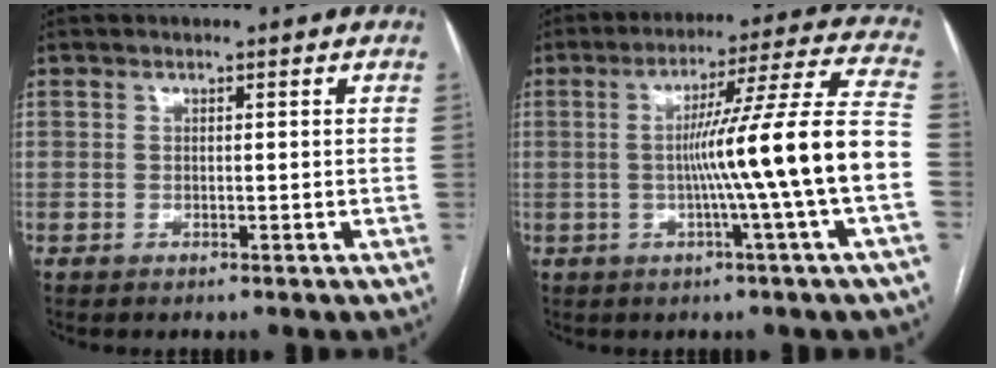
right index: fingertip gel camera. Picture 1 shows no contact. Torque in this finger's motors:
{"motor_torque": [1.79, -0.15, 1.00, 0.21]}